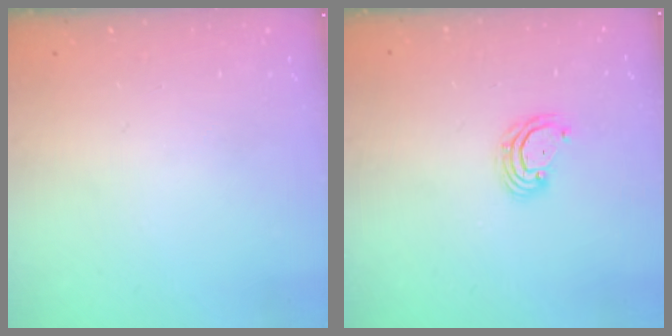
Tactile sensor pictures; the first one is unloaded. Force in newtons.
{"total": 4.2, "press": 4.2, "slide": 0.3}